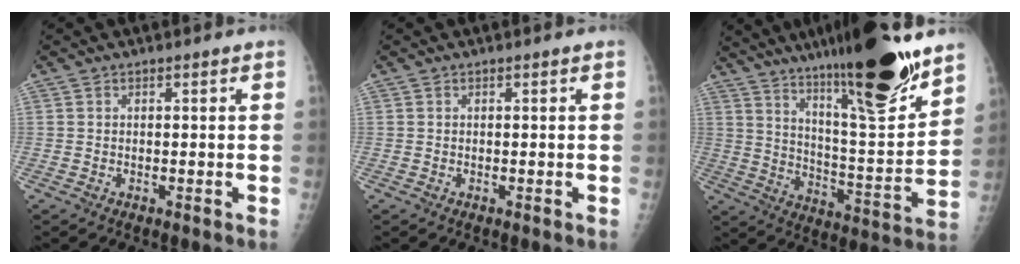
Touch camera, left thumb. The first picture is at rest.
{"total": 0.0}
{"total": 25.8, "force": [19.0, 2.7, 17.3], "torque": [-0.258, -0.085, 0.313]}